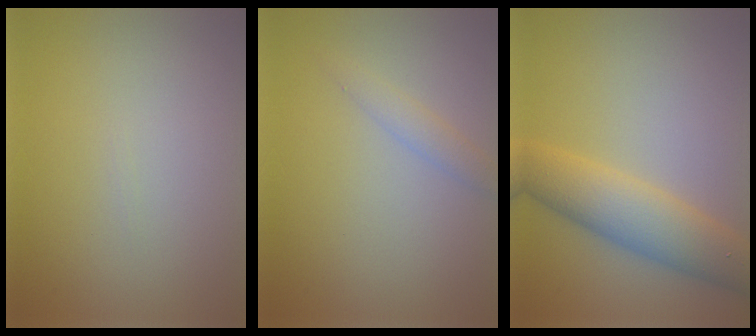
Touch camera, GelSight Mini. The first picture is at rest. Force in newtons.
{"total": 1.5, "press": 1.5, "slide": 0.0}
{"total": 5.7, "press": 5.7, "slide": 0.0}